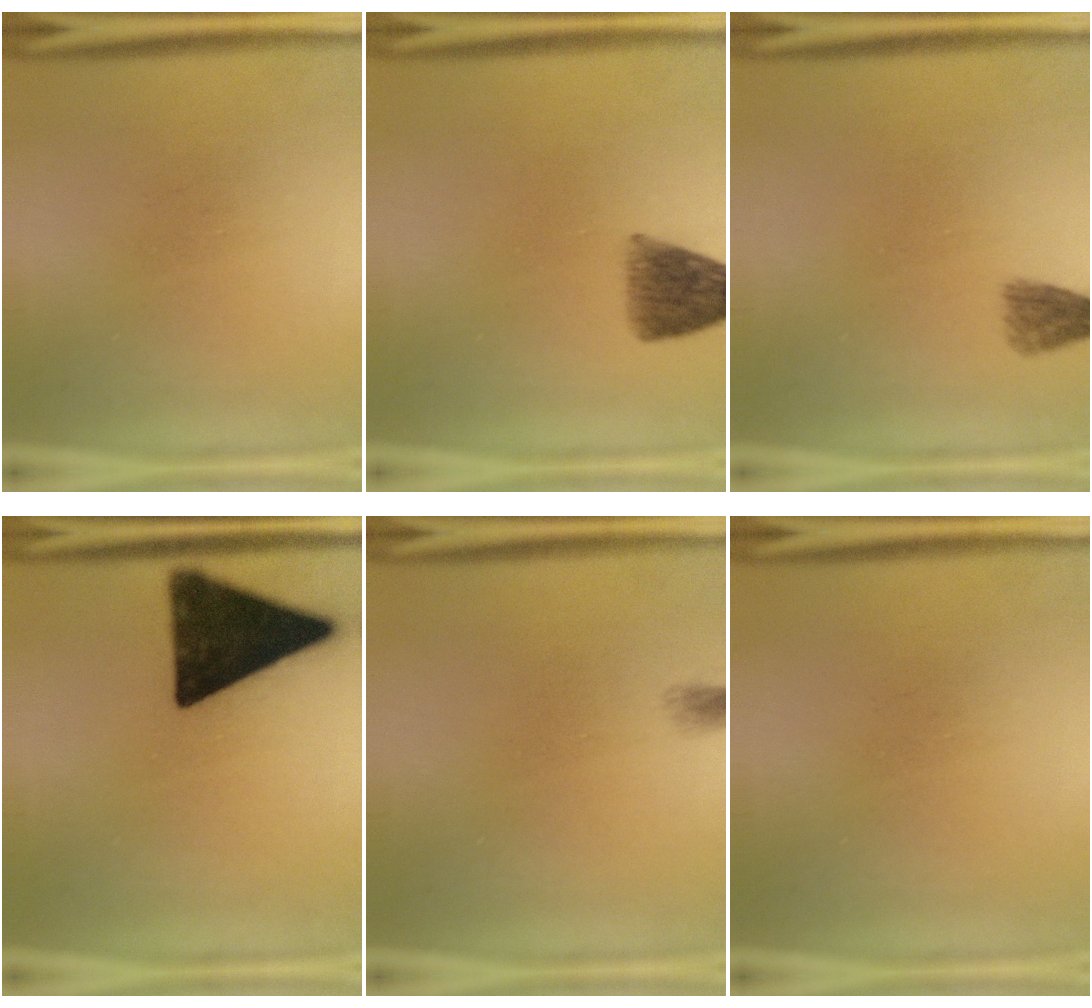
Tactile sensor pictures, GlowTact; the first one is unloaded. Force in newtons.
{"total": 6.6}
{"total": 2.4}
{"total": 17.8}
{"total": 1.4}
{"total": 0.0}